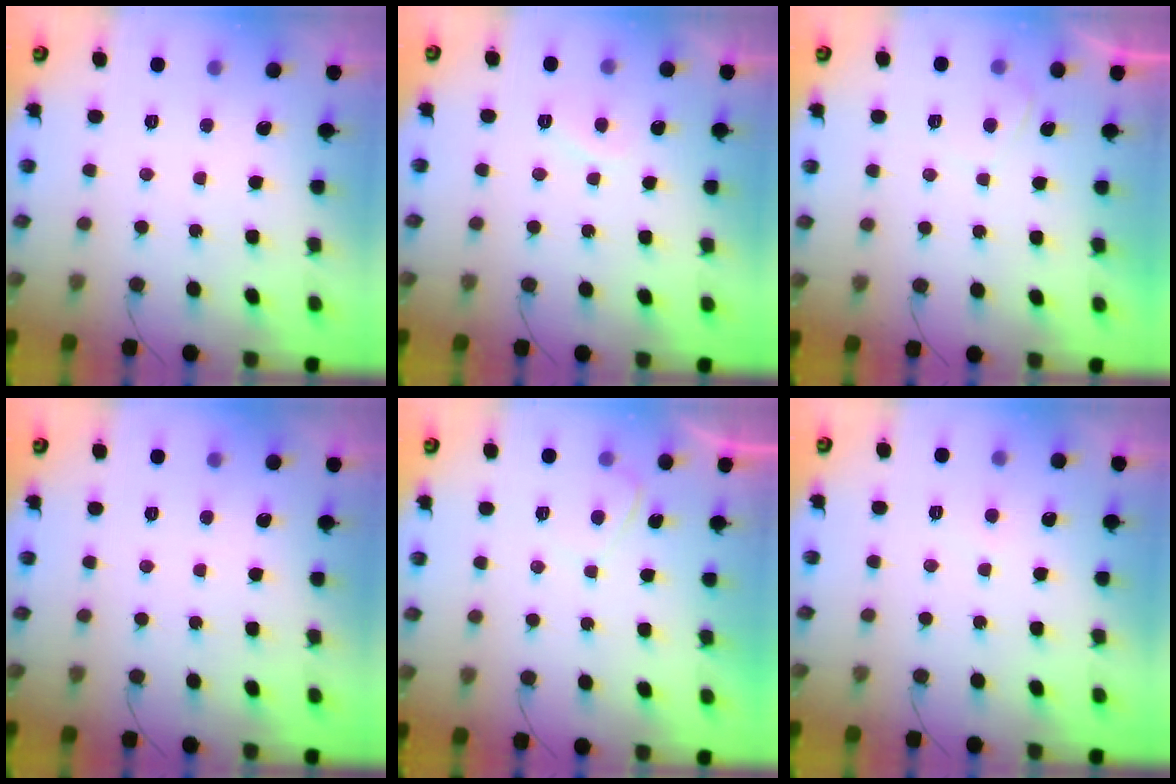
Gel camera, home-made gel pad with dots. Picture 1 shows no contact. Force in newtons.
{"total": 1.8, "press": 1.7, "slide": 0.7}
{"total": 0.0}
{"total": 0.0}
{"total": 0.6, "press": 0.4, "slide": 0.5}
{"total": 2.3, "press": 2.3, "slide": 0.2}